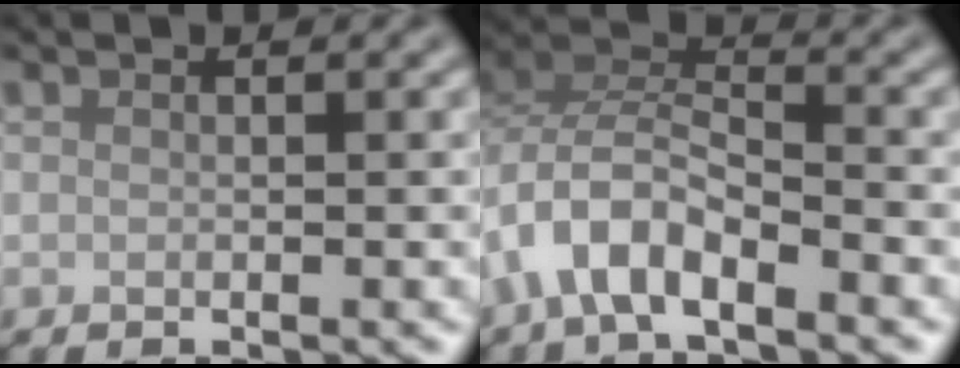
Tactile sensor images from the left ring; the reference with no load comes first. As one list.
[{"total": 5.5, "force": [-3.4, 2.2, 3.6], "torque": [-0.064, 0.009, -0.075]}]